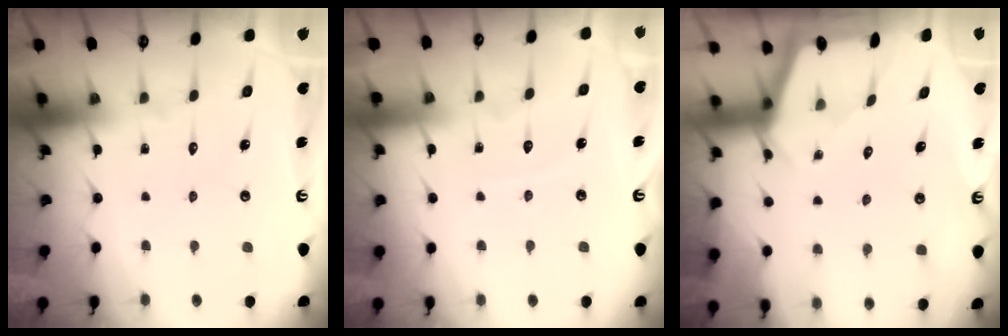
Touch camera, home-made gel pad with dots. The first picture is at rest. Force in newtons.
{"total": 4.0, "press": 4.0, "slide": 0.6}
{"total": 2.2, "press": 2.1, "slide": 0.3}